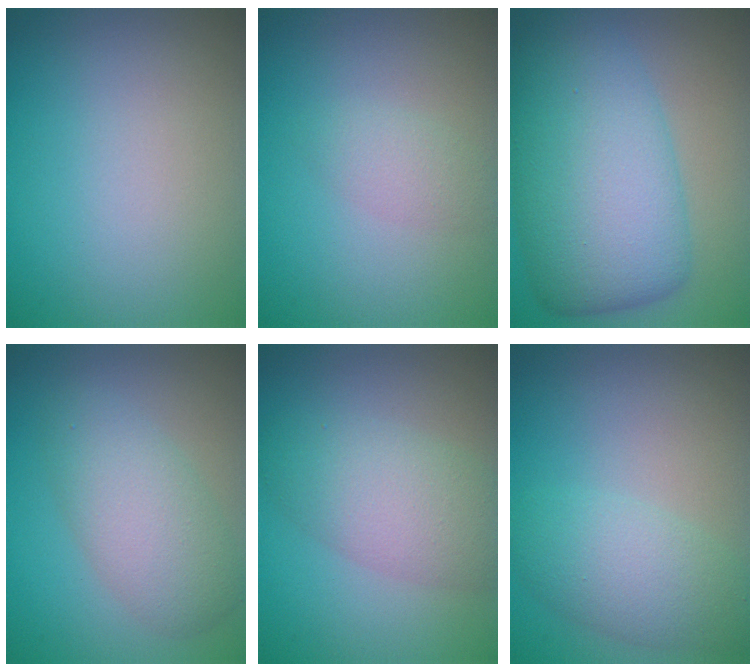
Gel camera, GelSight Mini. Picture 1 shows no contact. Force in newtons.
{"total": 1.6, "press": 1.6, "slide": 0.1}
{"total": 10.6, "press": 10.6, "slide": 0.3}
{"total": 4.5, "press": 4.5, "slide": 0.1}
{"total": 5.0, "press": 4.9, "slide": 0.2}
{"total": 3.9, "press": 3.9, "slide": 0.2}